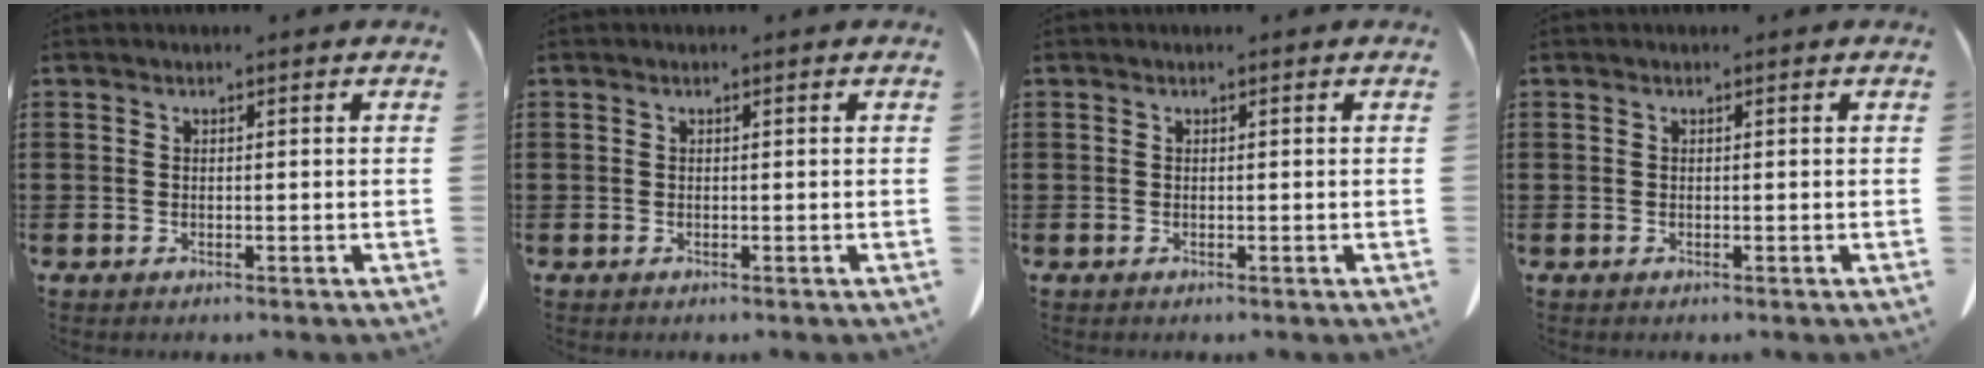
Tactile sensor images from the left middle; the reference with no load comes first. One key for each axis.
{"total": 0.0}
{"total": 0.0}
{"total": 0.0}